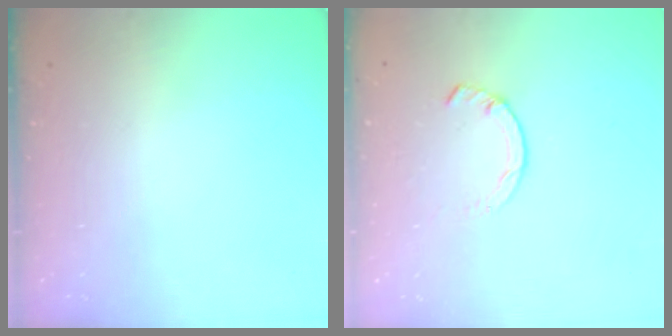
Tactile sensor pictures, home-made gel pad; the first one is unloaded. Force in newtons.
{"total": 3.0, "press": 3.0, "slide": 0.4}